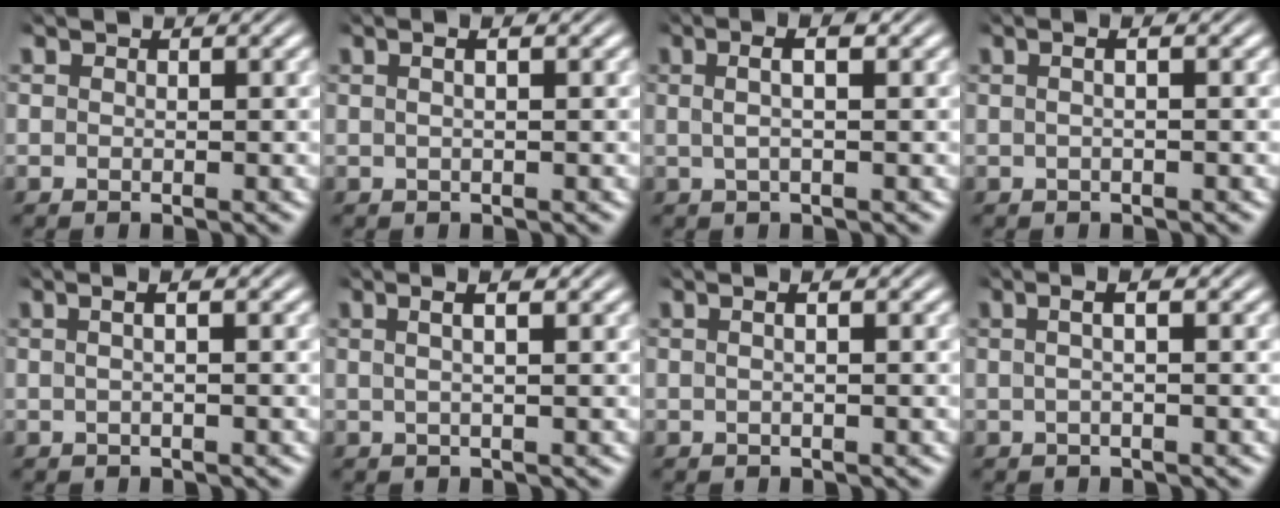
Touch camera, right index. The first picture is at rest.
{"total": 1.5, "force": [0.3, 0.0, 1.5], "torque": [-0.019, 0.006, 0.002]}
{"total": 3.2, "force": [0.9, 0.7, 3.0], "torque": [-0.048, 0.013, 0.012]}
{"total": 1.7, "force": [0.1, 0.2, 1.7], "torque": [-0.021, 0.009, -0.004]}
{"total": 2.0, "force": [0.3, 0.2, 2.0], "torque": [-0.024, 0.012, -0.001]}
{"total": 2.7, "force": [1.2, 0.3, 2.4], "torque": [-0.031, 0.014, 0.015]}
{"total": 1.4, "force": [0.1, 0.0, 1.4], "torque": [-0.018, 0.005, -0.001]}
{"total": 2.6, "force": [0.5, 0.4, 2.5], "torque": [-0.033, 0.016, 0.002]}